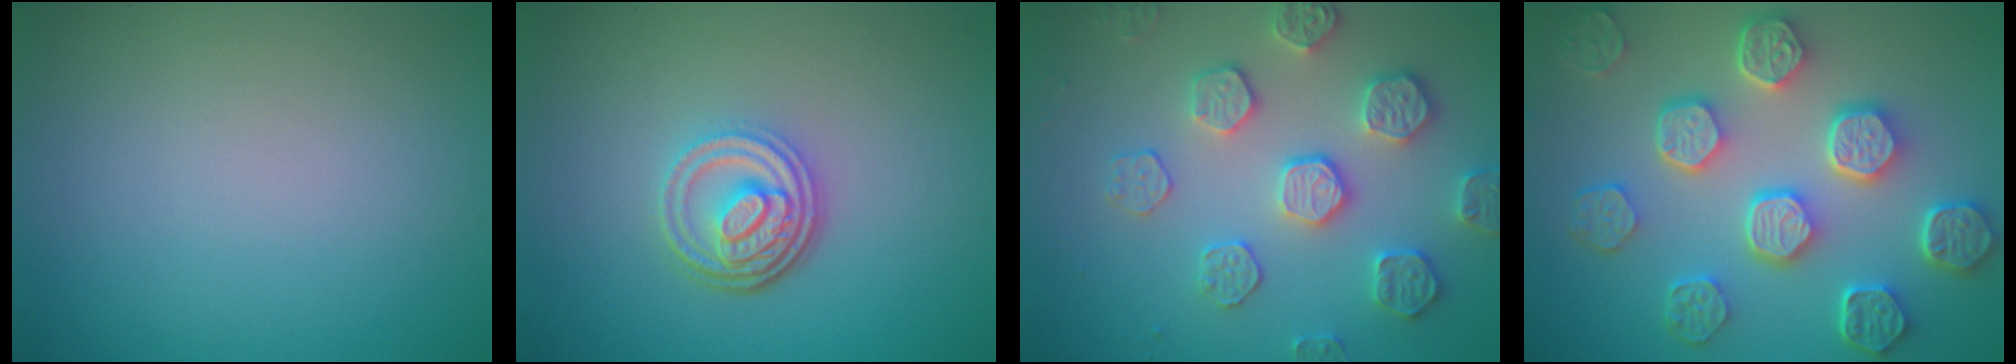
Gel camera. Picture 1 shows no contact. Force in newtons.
{"total": 4.4, "press": 3.3, "slide": 2.8}
{"total": 4.5, "press": 4.4, "slide": 0.8}
{"total": 7.9, "press": 6.1, "slide": 5.0}